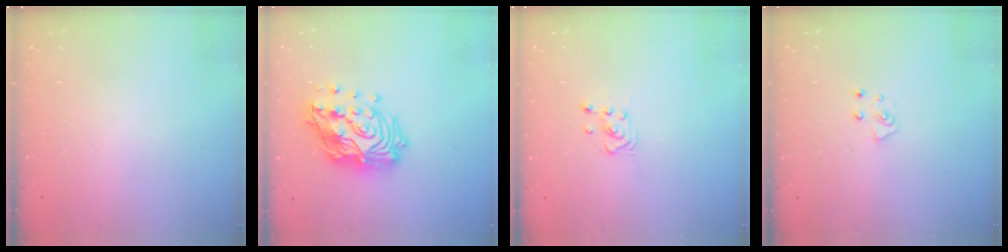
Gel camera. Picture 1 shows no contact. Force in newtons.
{"total": 18.6, "press": 18.6, "slide": 1.4}
{"total": 3.8, "press": 3.7, "slide": 0.6}
{"total": 6.4, "press": 6.4, "slide": 0.6}